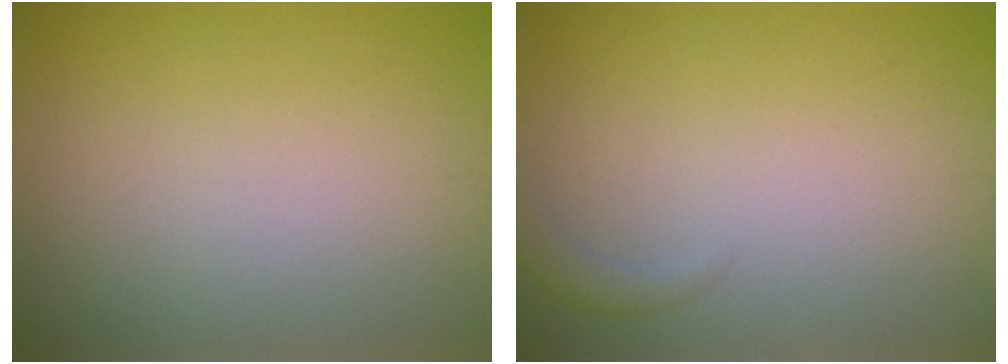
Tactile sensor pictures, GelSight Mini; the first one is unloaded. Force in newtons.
{"total": 1.1, "press": 1.1, "slide": 0.1}